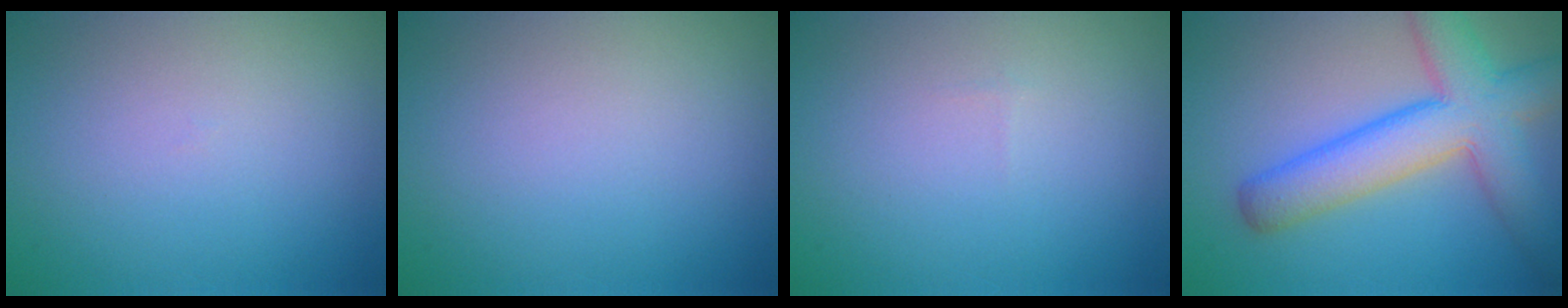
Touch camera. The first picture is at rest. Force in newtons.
{"total": 0.0}
{"total": 0.0}
{"total": 8.3, "press": 8.3, "slide": 0.3}